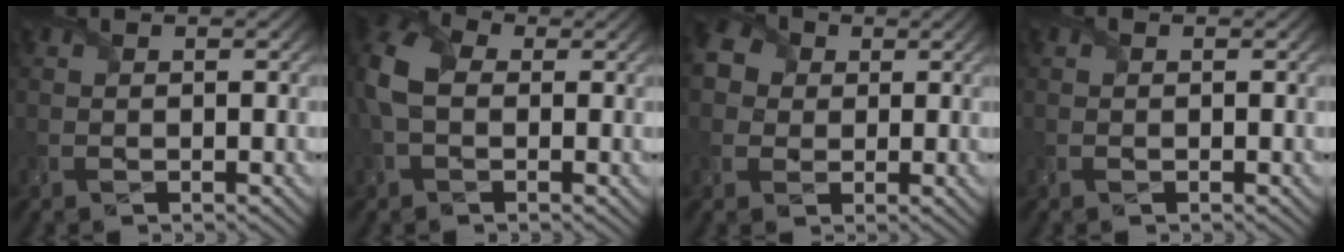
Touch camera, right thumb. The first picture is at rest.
{"total": 7.6, "force": [0.2, 5.3, 5.5], "torque": [-0.153, 0.007, -0.005]}
{"total": 4.7, "force": [0.9, 4.2, 1.9], "torque": [-0.049, 0.010, 0.005]}
{"total": 0.0}